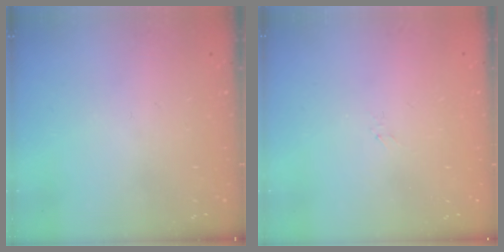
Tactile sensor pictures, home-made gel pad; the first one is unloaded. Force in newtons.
{"total": 1.5, "press": 1.4, "slide": 0.3}